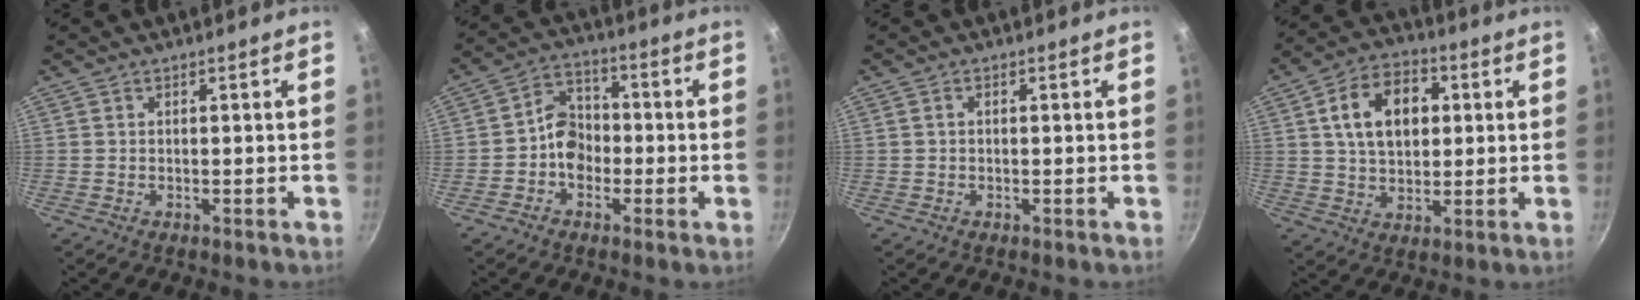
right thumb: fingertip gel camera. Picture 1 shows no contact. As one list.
[{"total": 7.3, "force": [-1.5, 5.8, 4.1], "torque": [-0.027, 0.027, -0.039]}, {"total": 0.8, "force": [0.0, 0.6, 0.6], "torque": [-0.012, 0.006, 0.002]}, {"total": 13.4, "force": [2.9, 9.1, 9.4], "torque": [-0.130, 0.009, 0.043]}]